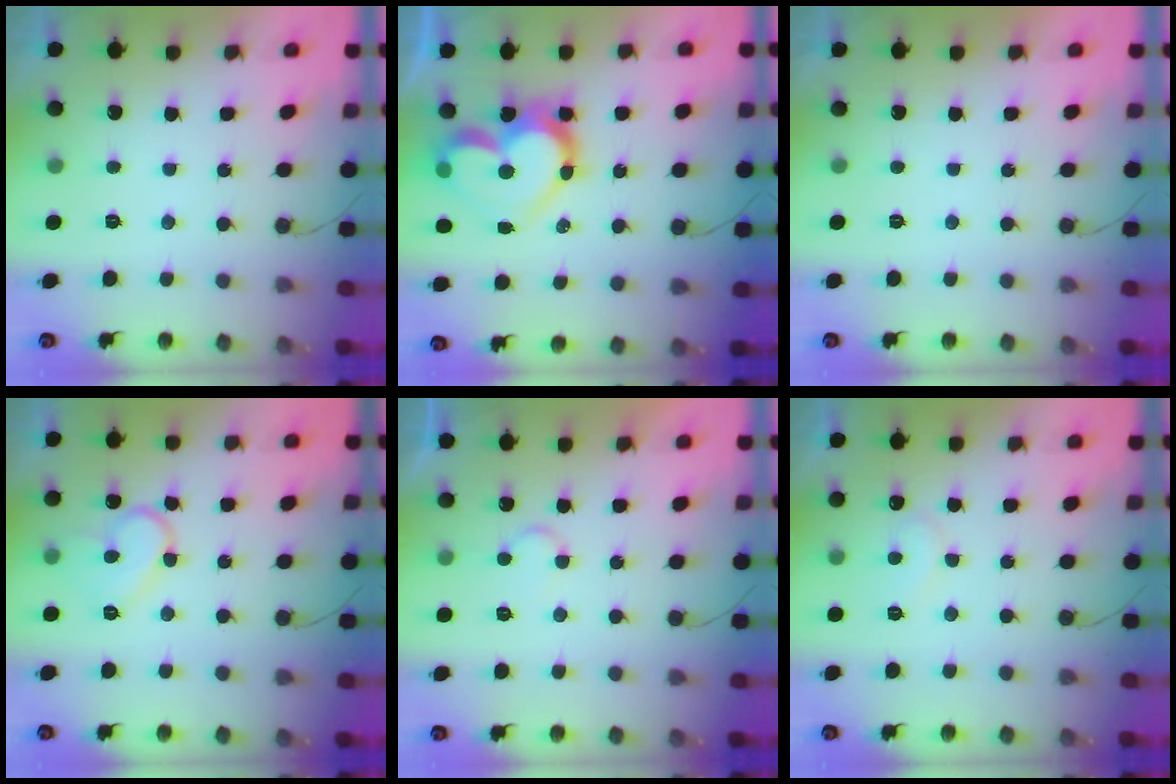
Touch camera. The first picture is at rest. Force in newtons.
{"total": 17.6, "press": 17.6, "slide": 1.3}
{"total": 1.8, "press": 1.8, "slide": 0.1}
{"total": 9.5, "press": 9.5, "slide": 0.9}
{"total": 5.2, "press": 5.2, "slide": 0.5}
{"total": 6.0, "press": 6.0, "slide": 0.3}